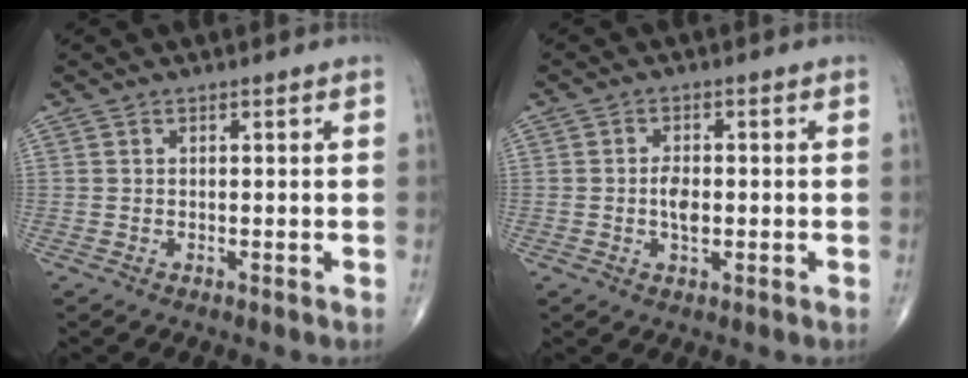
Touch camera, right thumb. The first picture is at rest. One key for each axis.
{"total": 3.5, "fx": -0.3, "fy": 1.9, "fz": 2.9, "tx": -0.049, "ty": 0.000, "tz": -0.007}